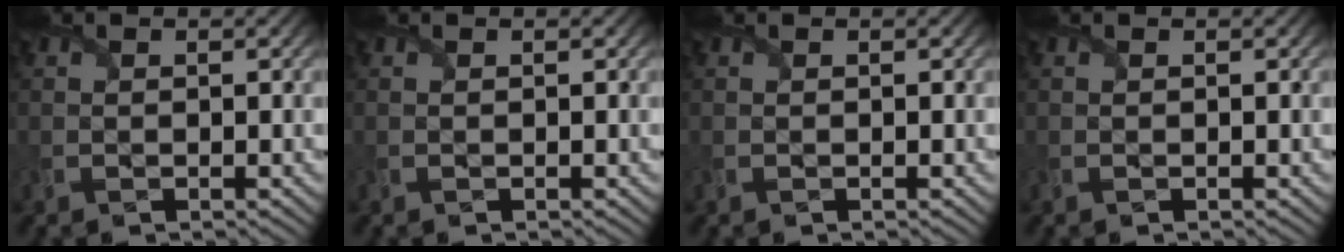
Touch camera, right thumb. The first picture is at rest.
{"total": 0.0}
{"total": 0.0}
{"total": 0.0}